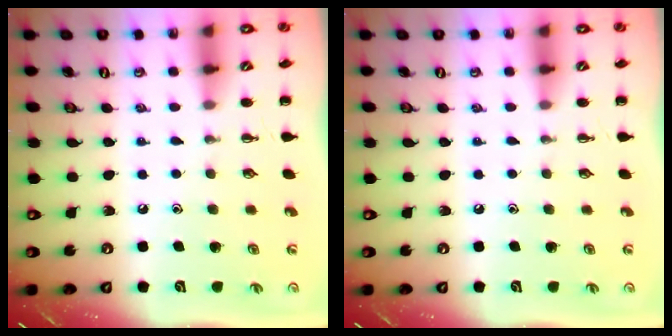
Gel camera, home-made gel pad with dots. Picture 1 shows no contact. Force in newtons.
{"total": 0.0}